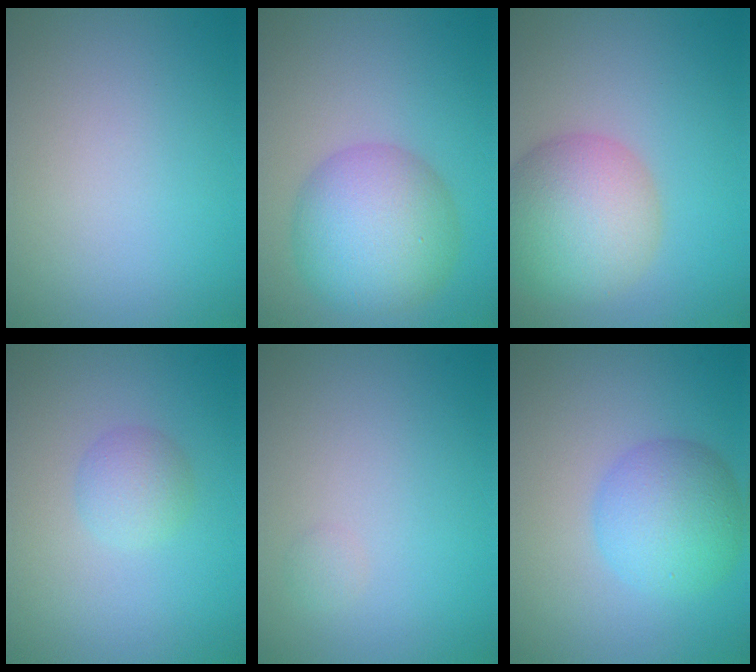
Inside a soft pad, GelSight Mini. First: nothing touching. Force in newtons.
{"total": 7.8, "press": 7.8, "slide": 0.2}
{"total": 7.8, "press": 7.8, "slide": 0.3}
{"total": 2.0, "press": 2.0, "slide": 0.0}
{"total": 0.6, "press": 0.6, "slide": 0.0}
{"total": 5.2, "press": 5.2, "slide": 0.2}